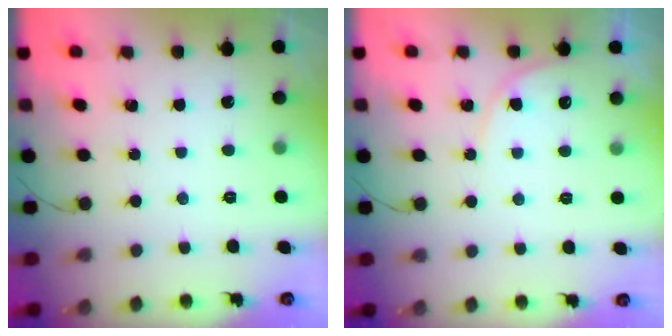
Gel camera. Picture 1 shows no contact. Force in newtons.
{"total": 4.4, "press": 4.3, "slide": 0.3}